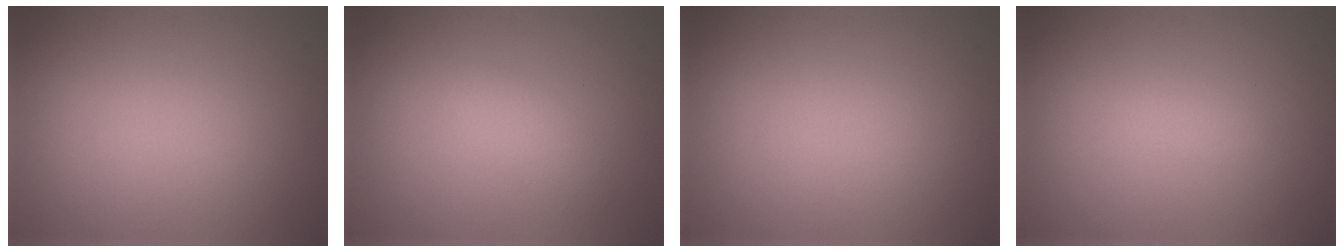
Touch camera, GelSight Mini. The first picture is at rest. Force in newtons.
{"total": 1.3, "press": 1.3, "slide": 0.1}
{"total": 0.0}
{"total": 0.5, "press": 0.5, "slide": 0.0}